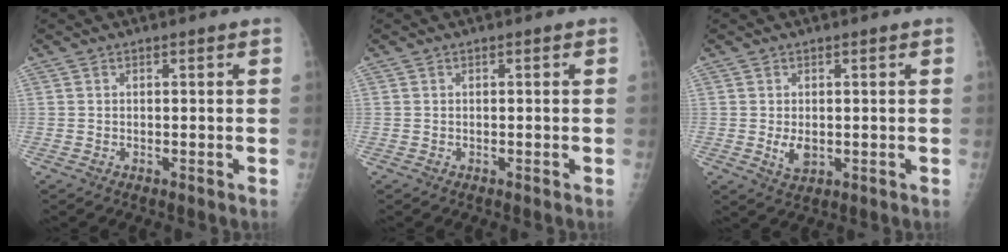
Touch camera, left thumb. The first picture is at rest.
{"total": 0.0}
{"total": 3.1, "force": [-0.1, 1.9, 2.5], "torque": [-0.041, -0.007, 0.005]}